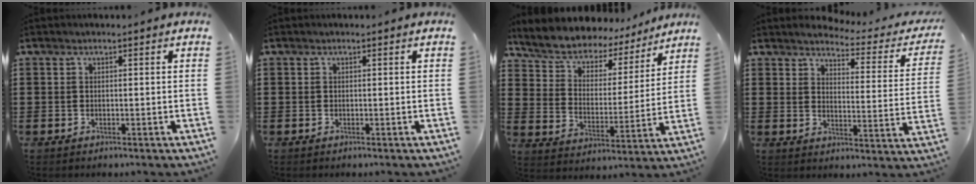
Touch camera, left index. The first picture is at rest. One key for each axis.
{"total": 0.0}
{"total": 6.5, "fx": 6.1, "fy": 2.1, "fz": 1.0, "tx": -0.057, "ty": -0.043, "tz": 0.104}
{"total": 3.1, "fx": 2.9, "fy": -0.1, "fz": 0.9, "tx": -0.029, "ty": -0.028, "tz": 0.043}